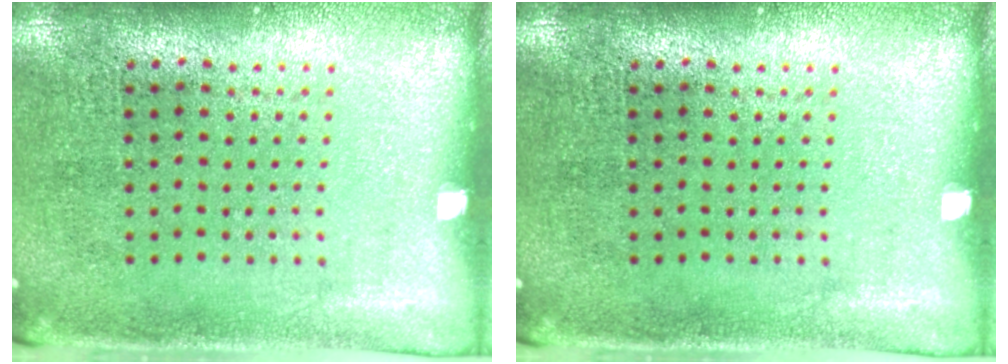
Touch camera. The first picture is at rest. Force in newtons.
{"total": 0.0}